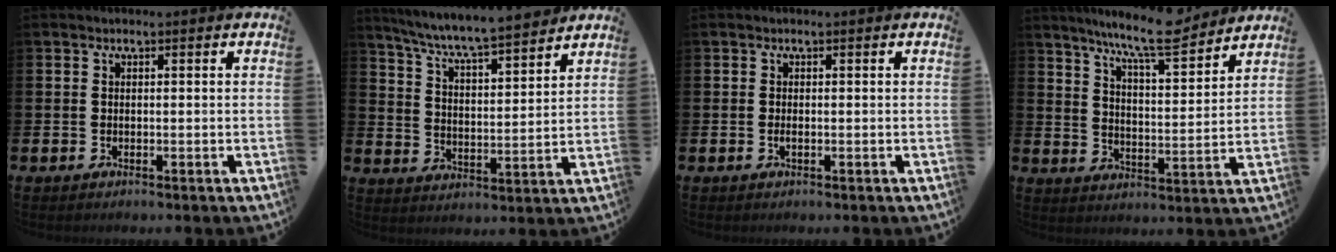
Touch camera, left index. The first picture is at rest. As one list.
[{"total": 7.1, "force": [6.8, 0.2, 2.2], "torque": [-0.075, -0.050, 0.118]}, {"total": 0.5, "force": [-0.1, 0.1, 0.5], "torque": [-0.017, 0.004, -0.002]}, {"total": 9.4, "force": [8.5, 0.6, 4.0], "torque": [-0.093, -0.049, 0.149]}]